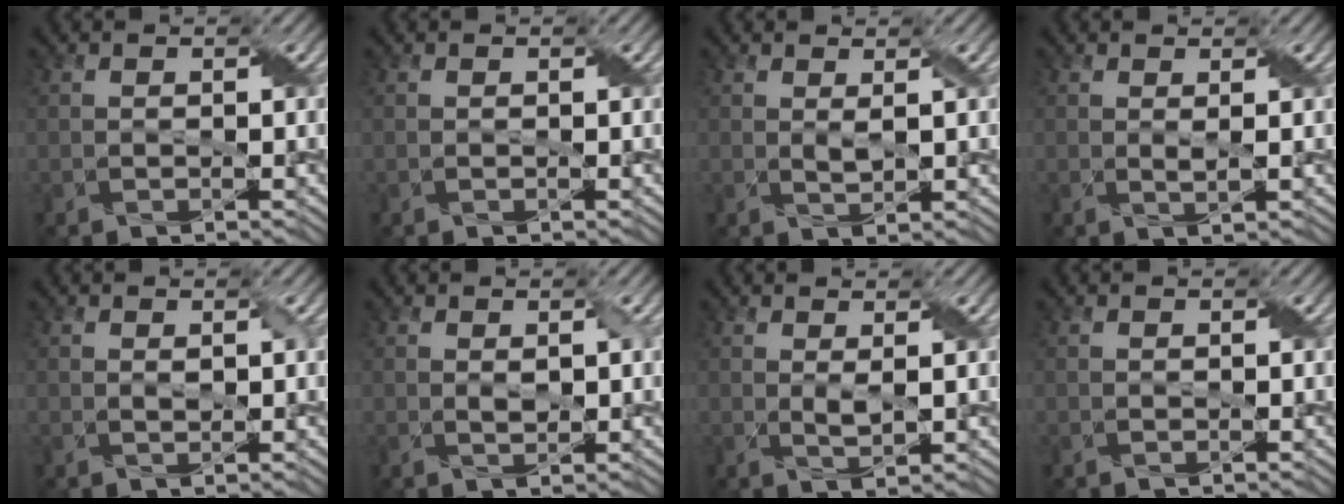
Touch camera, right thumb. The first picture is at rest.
{"total": 0.0}
{"total": 1.3, "force": [0.8, 0.2, 1.0], "torque": [-0.027, -0.002, 0.017]}
{"total": 0.9, "force": [0.6, 0.0, 0.7], "torque": [-0.020, 0.001, 0.009]}
{"total": 0.8, "force": [0.3, 0.3, 0.7], "torque": [-0.015, -0.001, 0.007]}
{"total": 1.4, "force": [0.4, 0.7, 1.1], "torque": [-0.024, -0.003, 0.010]}
{"total": 1.5, "force": [0.8, 0.3, 1.3], "torque": [-0.034, -0.002, 0.018]}
{"total": 0.0}